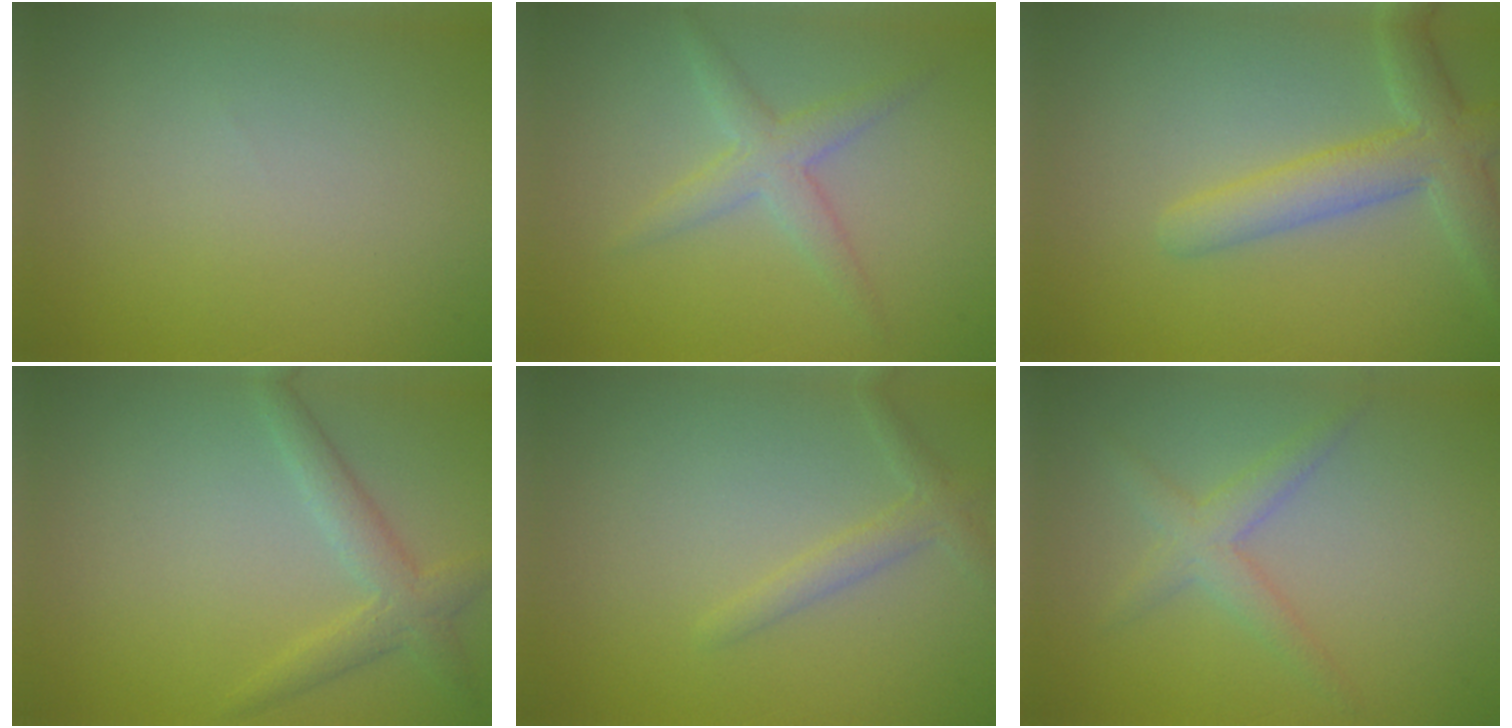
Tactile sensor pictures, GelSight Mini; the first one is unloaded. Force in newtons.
{"total": 2.6, "press": 2.6, "slide": 0.2}
{"total": 4.4, "press": 4.4, "slide": 0.4}
{"total": 2.7, "press": 2.7, "slide": 0.1}
{"total": 1.6, "press": 1.6, "slide": 0.1}
{"total": 2.3, "press": 2.3, "slide": 0.1}